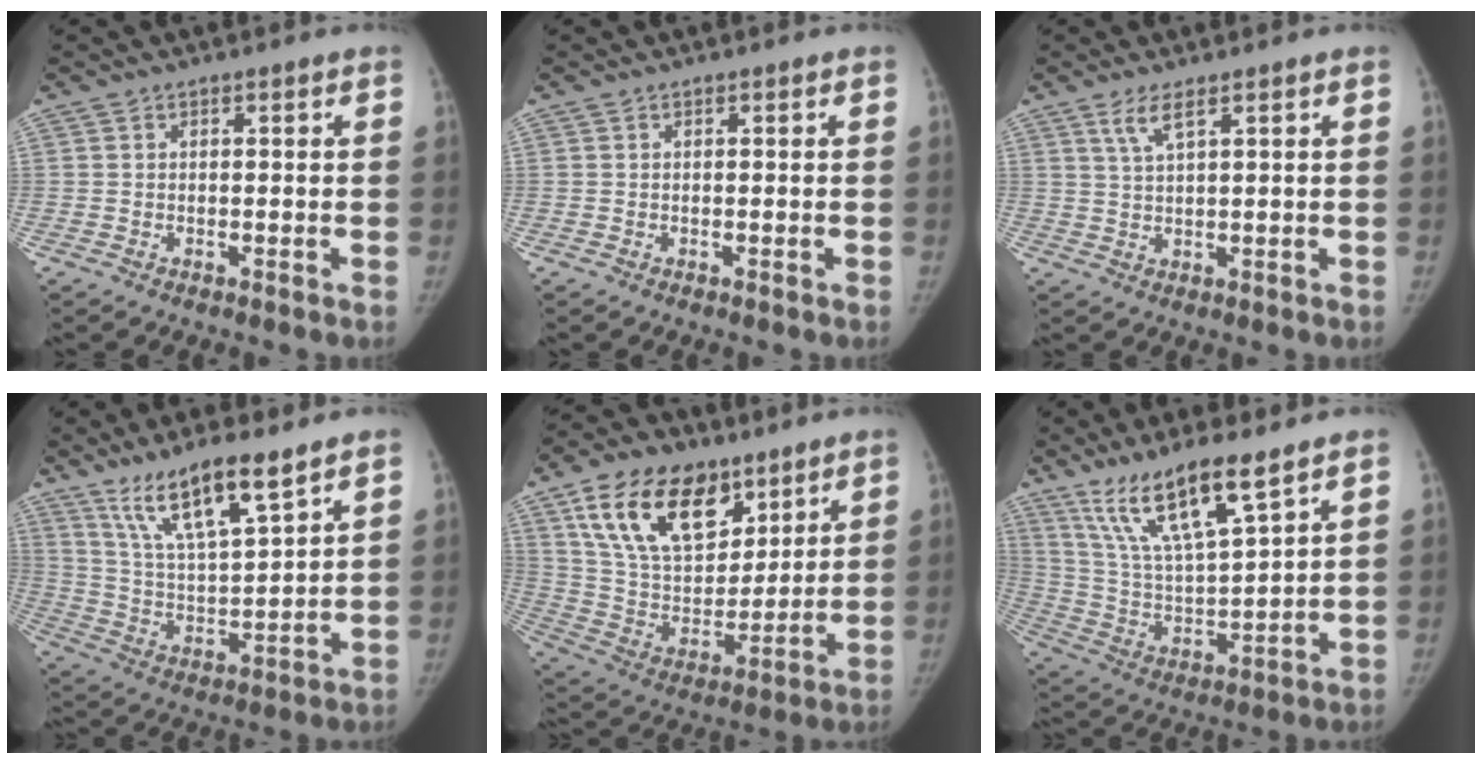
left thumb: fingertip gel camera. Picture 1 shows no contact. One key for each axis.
{"total": 0.0}
{"total": 3.4, "fx": 2.1, "fy": 0.6, "fz": 2.6, "tx": -0.060, "ty": -0.005, "tz": 0.047}
{"total": 14.4, "fx": 9.8, "fy": 3.1, "fz": 10.1, "tx": -0.172, "ty": -0.051, "tz": 0.193}
{"total": 21.7, "fx": 12.0, "fy": 12.6, "fz": 12.8, "tx": -0.191, "ty": -0.038, "tz": 0.220}
{"total": 16.0, "fx": 10.7, "fy": 3.1, "fz": 11.5, "tx": -0.207, "ty": -0.051, "tz": 0.217}